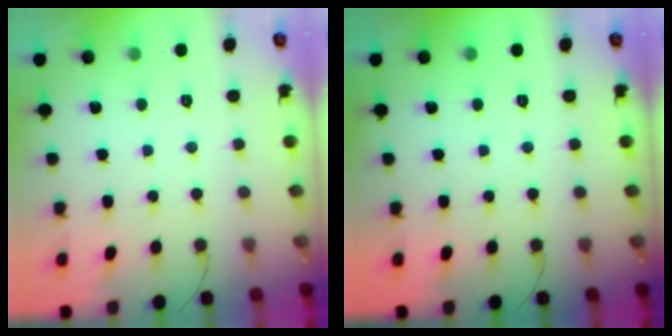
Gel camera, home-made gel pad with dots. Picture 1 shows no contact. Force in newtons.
{"total": 0.0}